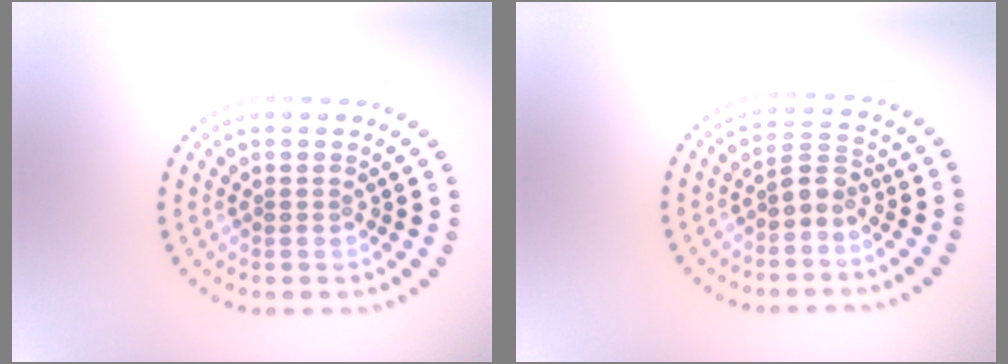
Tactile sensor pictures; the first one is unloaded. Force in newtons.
{"total": 1.9, "press": 1.5, "slide": 1.0}